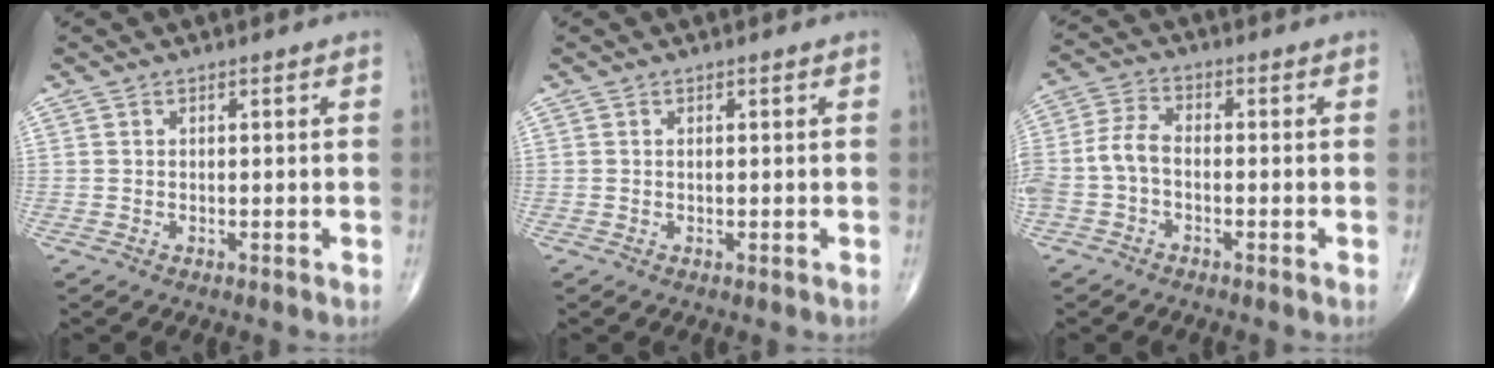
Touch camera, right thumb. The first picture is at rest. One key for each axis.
{"total": 0.0}
{"total": 6.7, "fx": -1.7, "fy": 3.9, "fz": 5.2, "tx": -0.120, "ty": 0.024, "tz": -0.042}